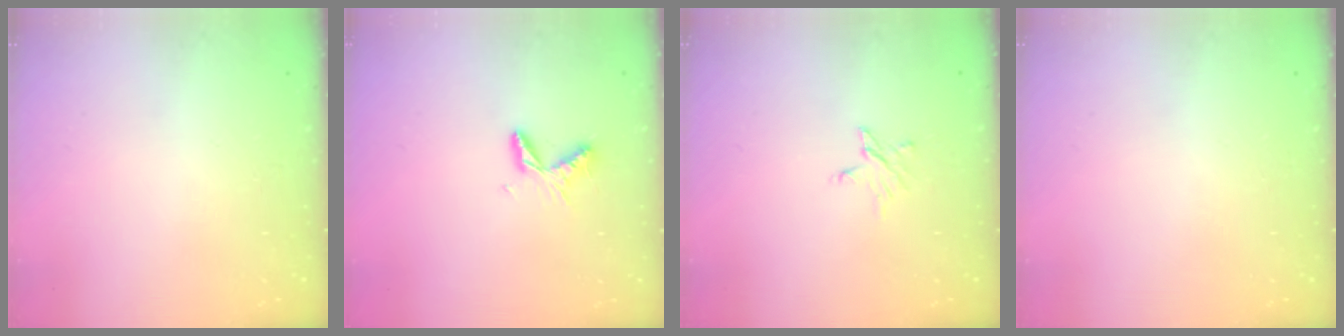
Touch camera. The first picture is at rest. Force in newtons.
{"total": 5.6, "press": 5.6, "slide": 0.5}
{"total": 2.5, "press": 2.5, "slide": 0.2}
{"total": 0.0}